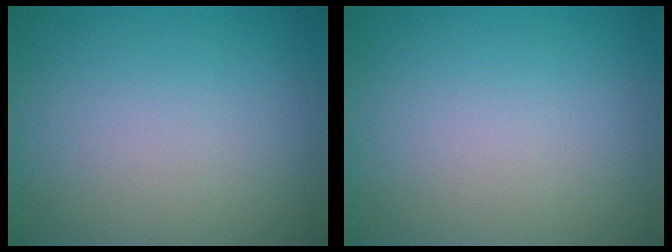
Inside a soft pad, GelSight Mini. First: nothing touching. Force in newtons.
{"total": 0.0}